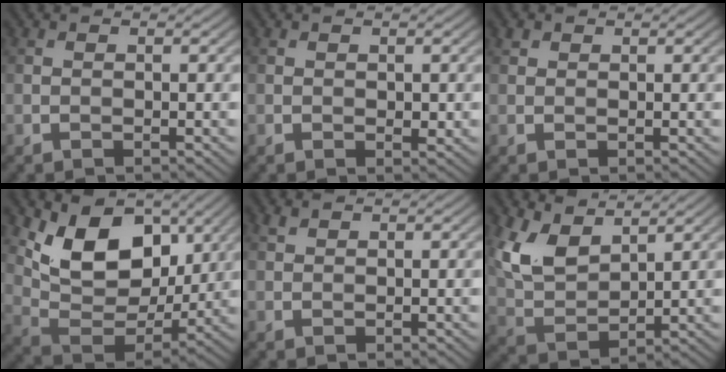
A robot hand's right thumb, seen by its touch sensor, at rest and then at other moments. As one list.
[{"total": 0.9, "force": [0.1, 0.6, 0.7], "torque": [-0.010, -0.003, 0.005]}, {"total": 1.0, "force": [0.7, 0.6, 0.3], "torque": [-0.005, 0.002, 0.012]}, {"total": 11.6, "force": [5.2, 7.3, 7.4], "torque": [-0.144, -0.019, 0.095]}, {"total": 0.9, "force": [0.7, 0.3, 0.4], "torque": [-0.012, 0.002, 0.016]}, {"total": 8.0, "force": [4.7, 3.9, 5.2], "torque": [-0.124, 0.000, 0.098]}]